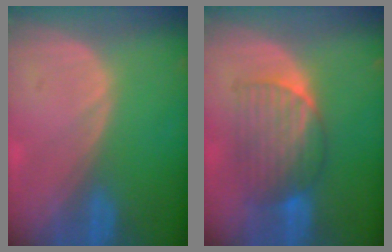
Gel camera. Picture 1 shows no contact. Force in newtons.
{"total": 6.9, "press": 6.9, "slide": 0.4}